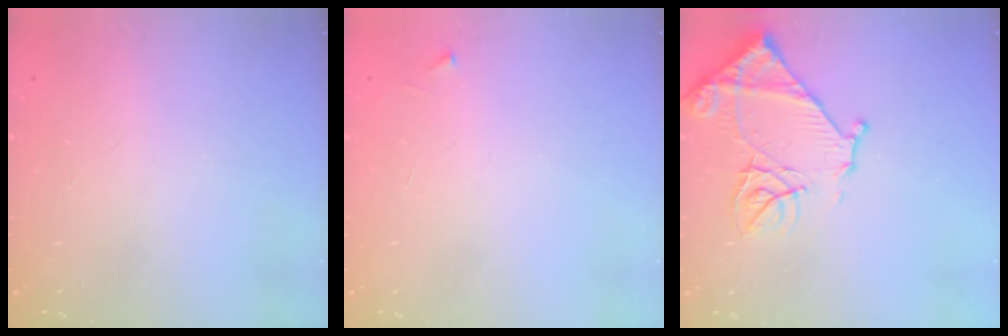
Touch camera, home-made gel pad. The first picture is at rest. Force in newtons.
{"total": 2.5, "press": 2.5, "slide": 0.3}
{"total": 13.0, "press": 13.0, "slide": 1.3}